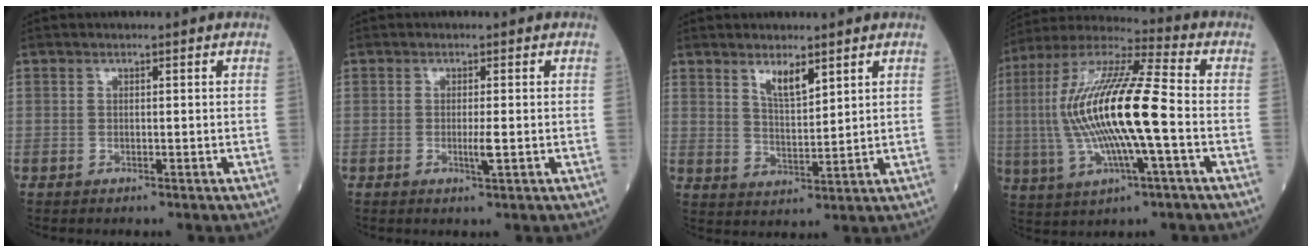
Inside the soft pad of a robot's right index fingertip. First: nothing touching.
{"total": 1.9, "force": [-0.4, -0.2, 1.9], "torque": [-0.035, -0.005, -0.006]}
{"total": 4.6, "force": [3.1, 1.1, 3.3], "torque": [-0.065, -0.006, 0.061]}
{"total": 18.9, "force": [-1.6, 2.1, 18.7], "torque": [-0.383, 0.006, -0.034]}